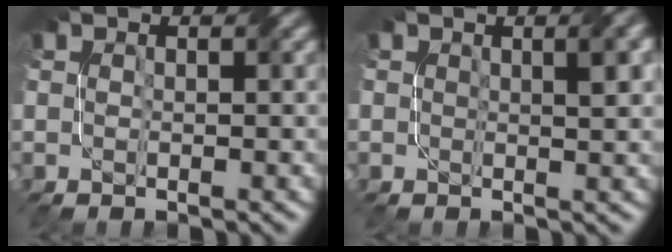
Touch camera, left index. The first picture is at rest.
{"total": 1.7, "force": [0.4, 0.4, 1.6], "torque": [-0.014, 0.008, 0.007]}